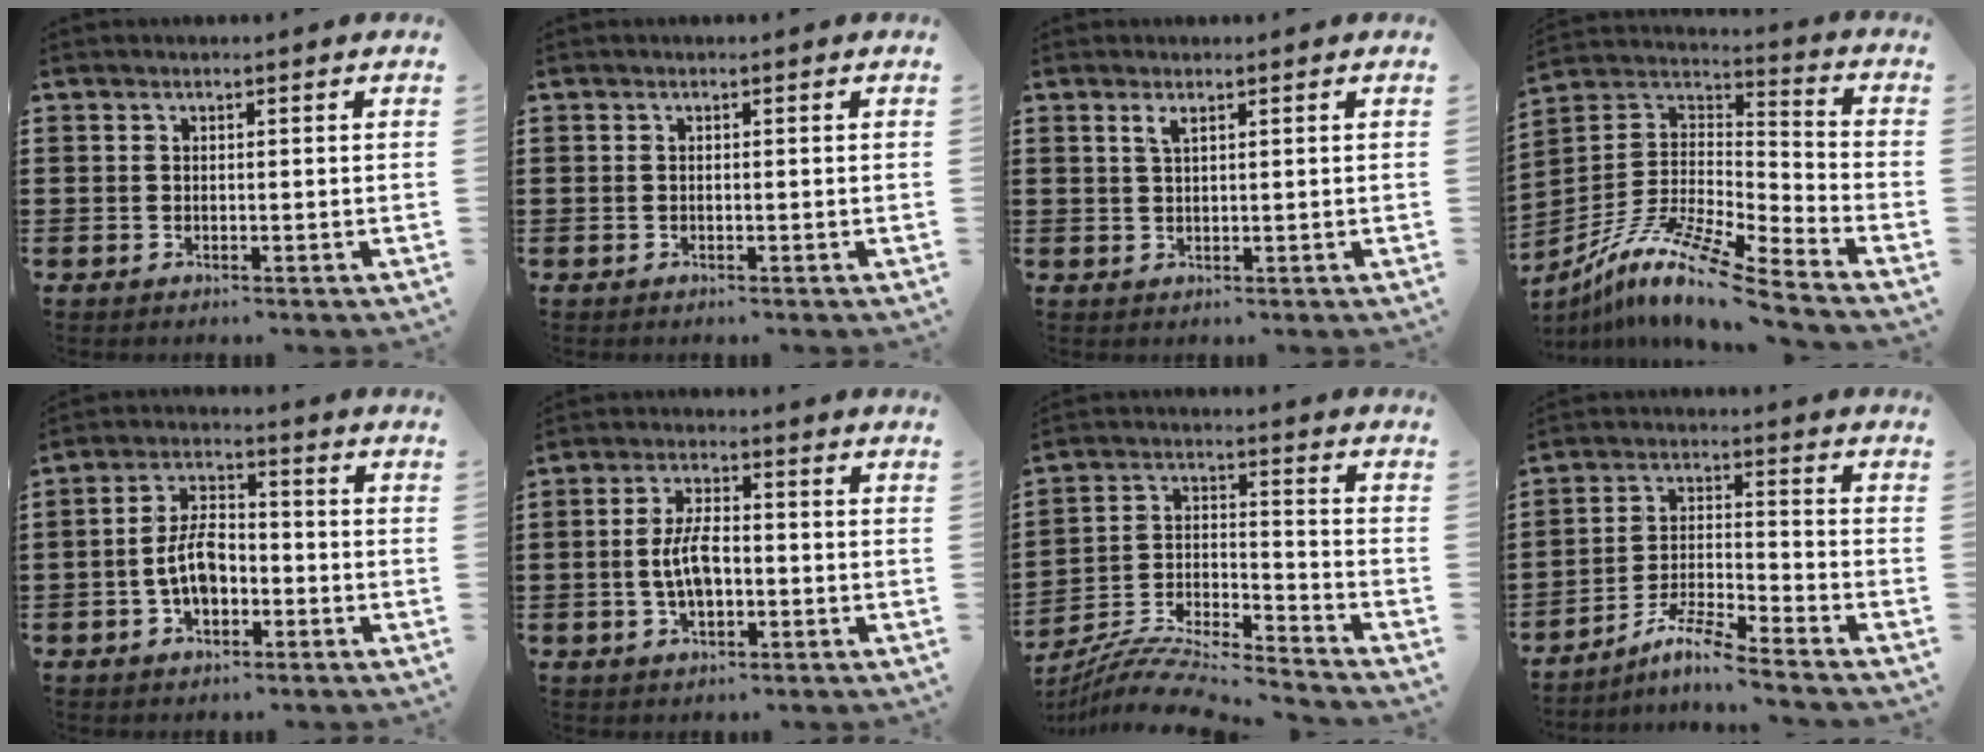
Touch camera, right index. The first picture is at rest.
{"total": 0.0}
{"total": 1.5, "force": [0.8, 0.4, 1.2], "torque": [-0.026, 0.003, 0.013]}
{"total": 12.3, "force": [-9.5, 0.9, 7.6], "torque": [-0.157, 0.005, -0.190]}
{"total": 6.6, "force": [-1.9, 3.7, 5.2], "torque": [-0.110, 0.007, -0.037]}
{"total": 6.1, "force": [-0.9, 2.9, 5.3], "torque": [-0.116, 0.001, -0.022]}
{"total": 9.4, "force": [-8.9, 0.6, 2.8], "torque": [-0.061, 0.003, -0.183]}
{"total": 7.2, "force": [-6.2, -0.1, 3.5], "torque": [-0.077, -0.006, -0.123]}